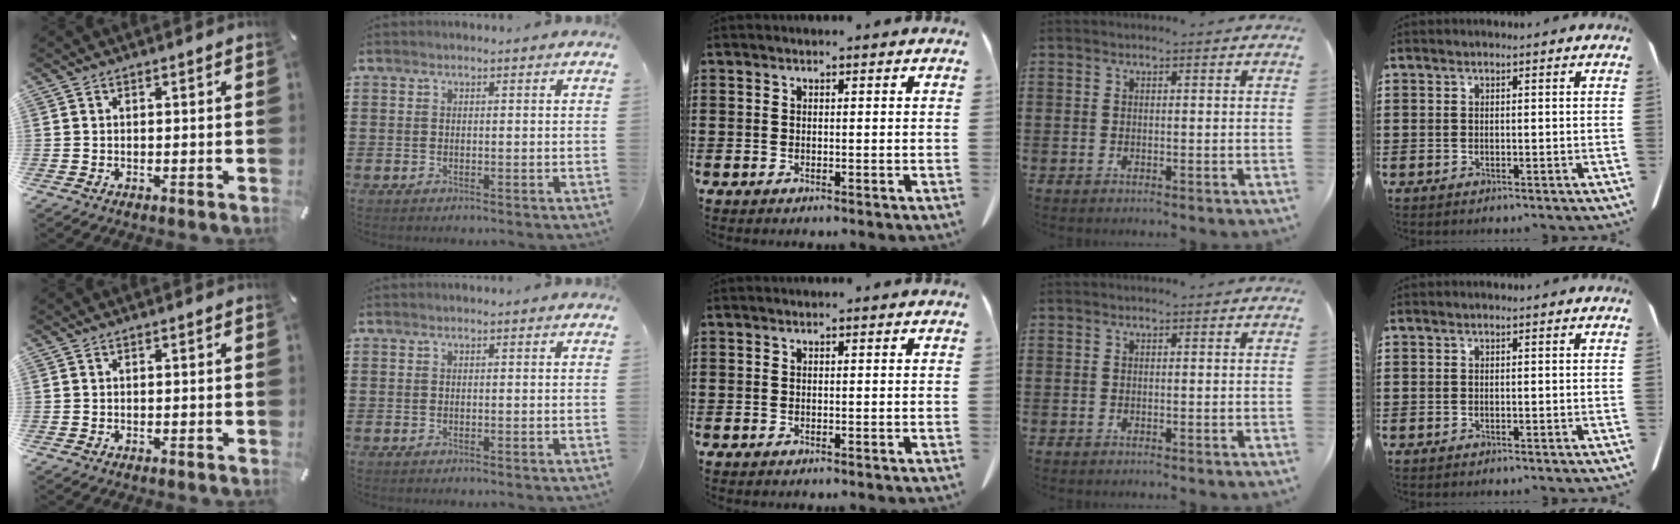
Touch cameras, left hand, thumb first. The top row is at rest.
{}